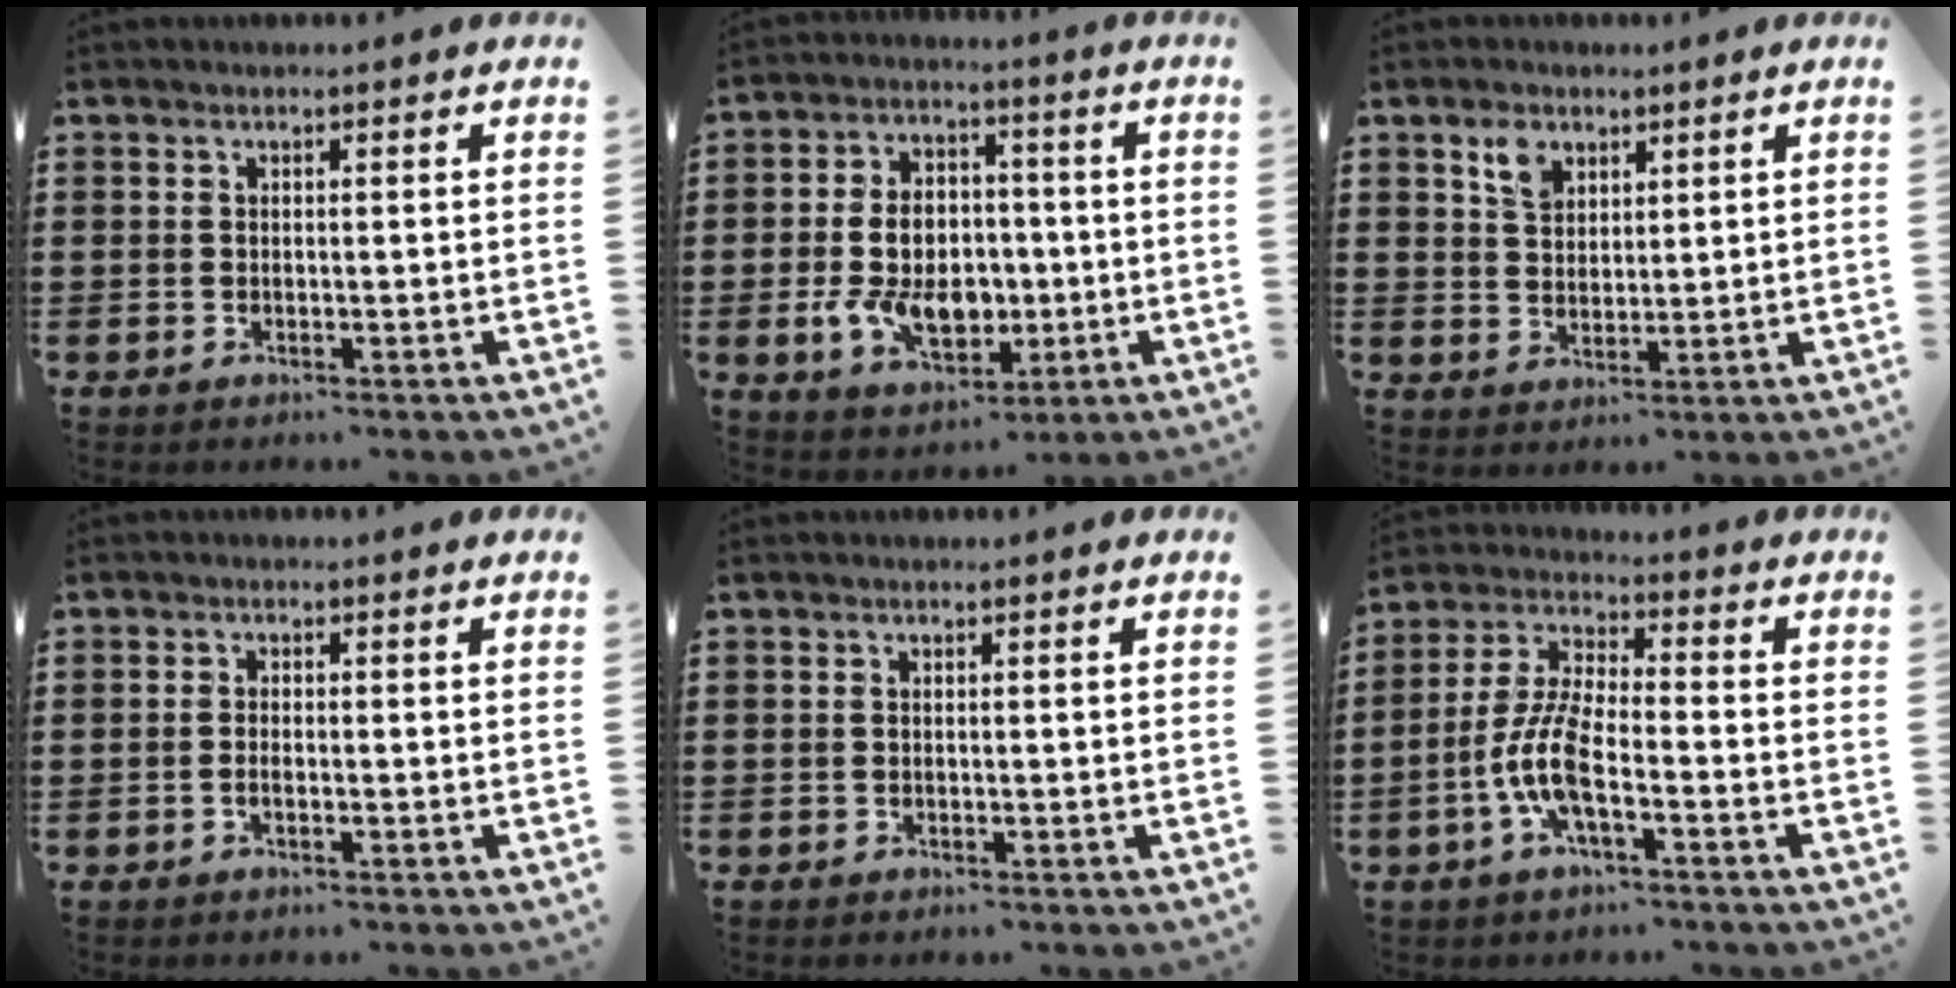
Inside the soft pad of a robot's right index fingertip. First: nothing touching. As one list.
[{"total": 10.3, "force": [-1.5, 7.2, 7.2], "torque": [-0.133, 0.006, -0.028]}, {"total": 4.1, "force": [2.5, 2.6, 1.9], "torque": [-0.039, 0.005, 0.045]}, {"total": 0.9, "force": [-0.5, 0.2, 0.7], "torque": [-0.015, -0.004, -0.007]}, {"total": 0.0}, {"total": 8.1, "force": [-3.0, 2.4, 7.1], "torque": [-0.174, -0.012, -0.066]}]